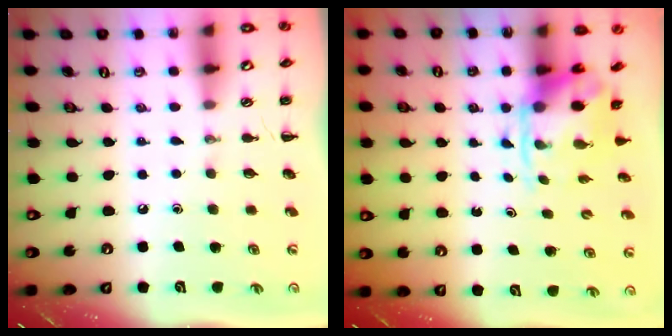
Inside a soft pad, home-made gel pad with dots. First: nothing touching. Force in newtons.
{"total": 3.7, "press": 3.7, "slide": 0.8}